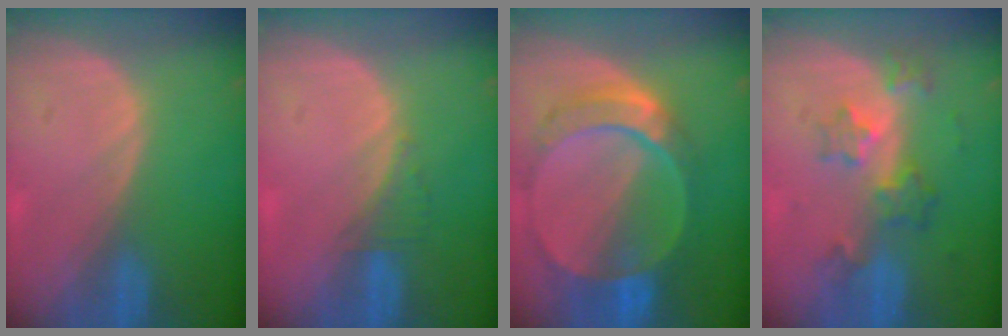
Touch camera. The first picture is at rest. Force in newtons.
{"total": 1.7, "press": 1.6, "slide": 0.7}
{"total": 9.5, "press": 8.3, "slide": 4.6}
{"total": 6.1, "press": 5.5, "slide": 2.5}